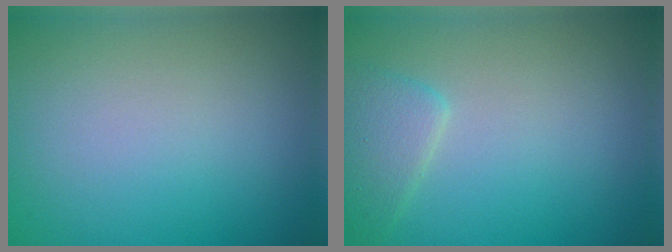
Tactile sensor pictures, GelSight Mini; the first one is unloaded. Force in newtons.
{"total": 2.4, "press": 2.4, "slide": 0.1}